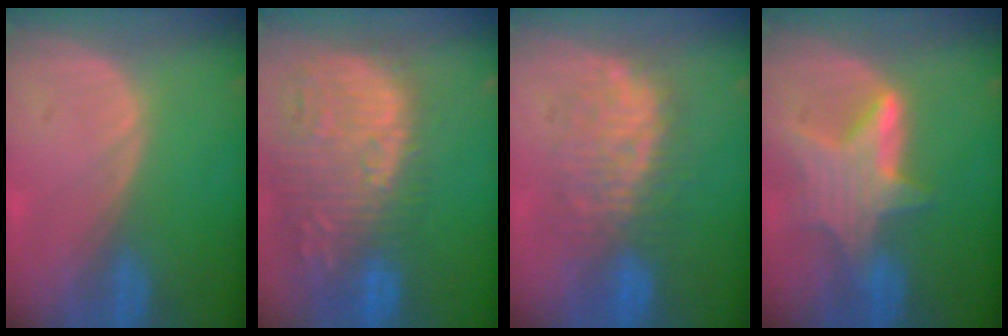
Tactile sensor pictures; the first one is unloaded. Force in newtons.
{"total": 15.0, "press": 12.8, "slide": 7.8}
{"total": 8.1, "press": 8.1, "slide": 0.2}
{"total": 6.8, "press": 6.6, "slide": 1.6}